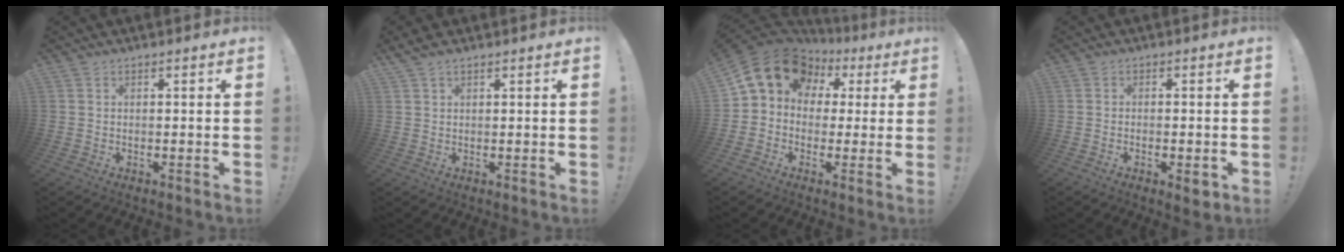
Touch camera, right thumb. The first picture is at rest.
{"total": 1.9, "force": [1.4, 0.7, 1.0], "torque": [-0.025, 0.000, 0.027]}
{"total": 15.8, "force": [5.8, 12.2, 8.2], "torque": [-0.126, -0.023, 0.113]}
{"total": 3.2, "force": [-1.2, 1.2, 2.7], "torque": [-0.028, 0.001, -0.017]}